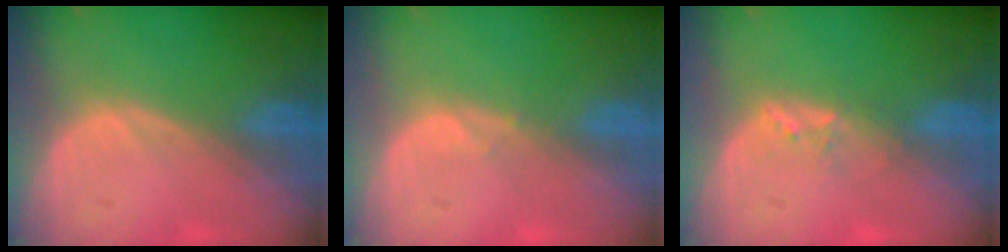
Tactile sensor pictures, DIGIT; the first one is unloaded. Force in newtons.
{"total": 0.5, "press": 0.5, "slide": 0.2}
{"total": 1.6, "press": 1.5, "slide": 0.3}